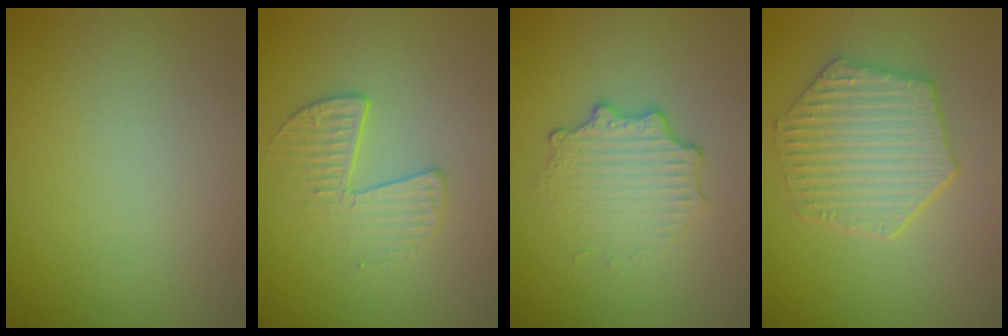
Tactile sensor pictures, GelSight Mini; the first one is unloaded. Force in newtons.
{"total": 2.2, "press": 1.3, "slide": 1.8}
{"total": 3.4, "press": 2.5, "slide": 2.2}
{"total": 4.7, "press": 4.2, "slide": 2.1}